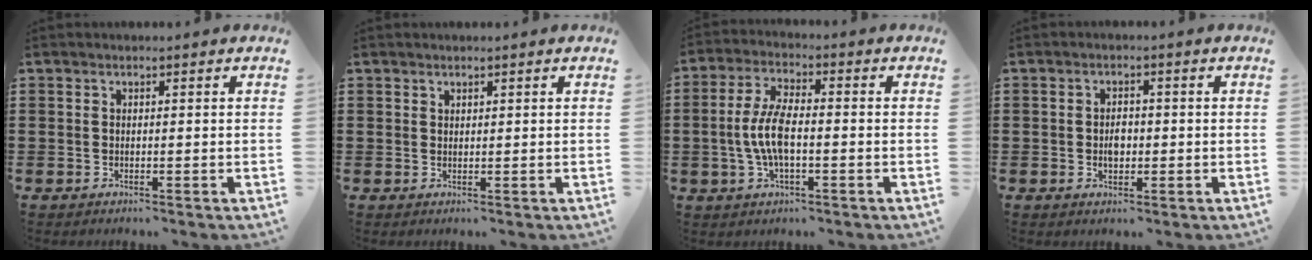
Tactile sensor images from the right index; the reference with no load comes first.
{"total": 0.8, "force": [0.7, 0.4, 0.0], "torque": [-0.002, 0.001, 0.013]}
{"total": 7.1, "force": [-1.1, 2.7, 6.5], "torque": [-0.148, -0.005, -0.029]}
{"total": 2.4, "force": [-0.2, 1.5, 1.8], "torque": [-0.027, 0.002, -0.007]}